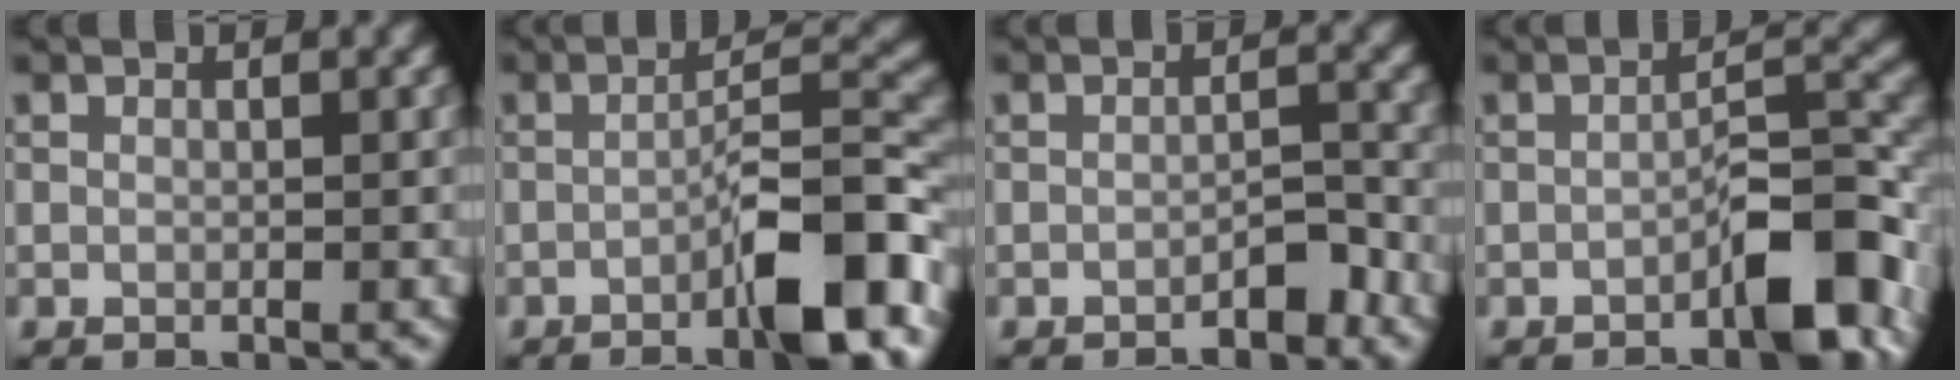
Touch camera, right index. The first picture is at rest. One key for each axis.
{"total": 8.5, "fx": -4.1, "fy": 1.8, "fz": 7.2, "tx": -0.103, "ty": 0.019, "tz": -0.068}
{"total": 2.0, "fx": -1.4, "fy": 0.4, "fz": 1.3, "tx": -0.016, "ty": 0.009, "tz": -0.023}
{"total": 6.7, "fx": -3.3, "fy": 2.0, "fz": 5.5, "tx": -0.072, "ty": 0.020, "tz": -0.050}